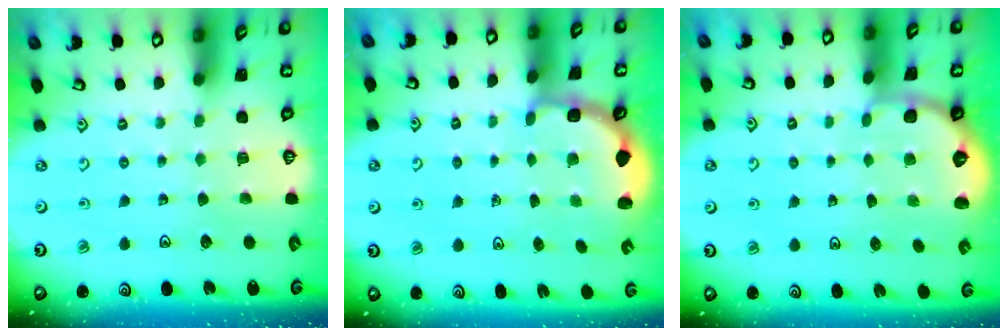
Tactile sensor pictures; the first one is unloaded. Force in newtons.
{"total": 2.7, "press": 2.3, "slide": 1.4}
{"total": 1.8, "press": 1.7, "slide": 0.1}